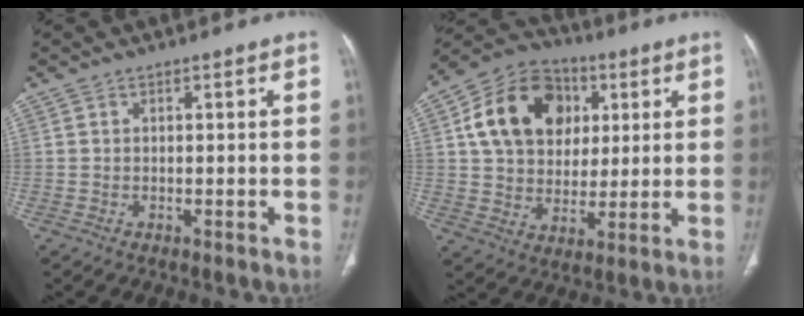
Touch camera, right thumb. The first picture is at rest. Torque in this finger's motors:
{"motor_torque": [-0.56, 2.20, 0.54, -0.42, 0.09]}